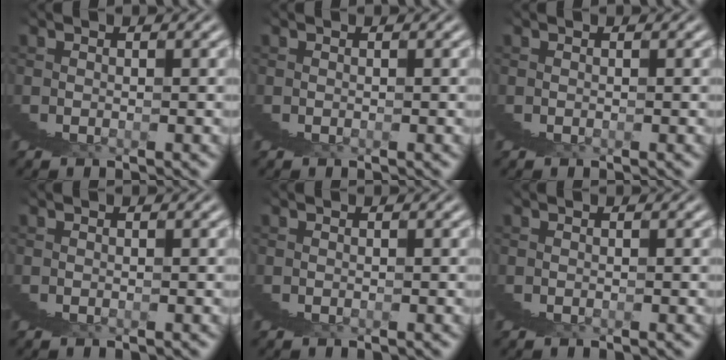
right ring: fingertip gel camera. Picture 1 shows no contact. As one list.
[{"total": 0.0}, {"total": 0.0}, {"total": 0.0}, {"total": 0.0}, {"total": 0.0}]